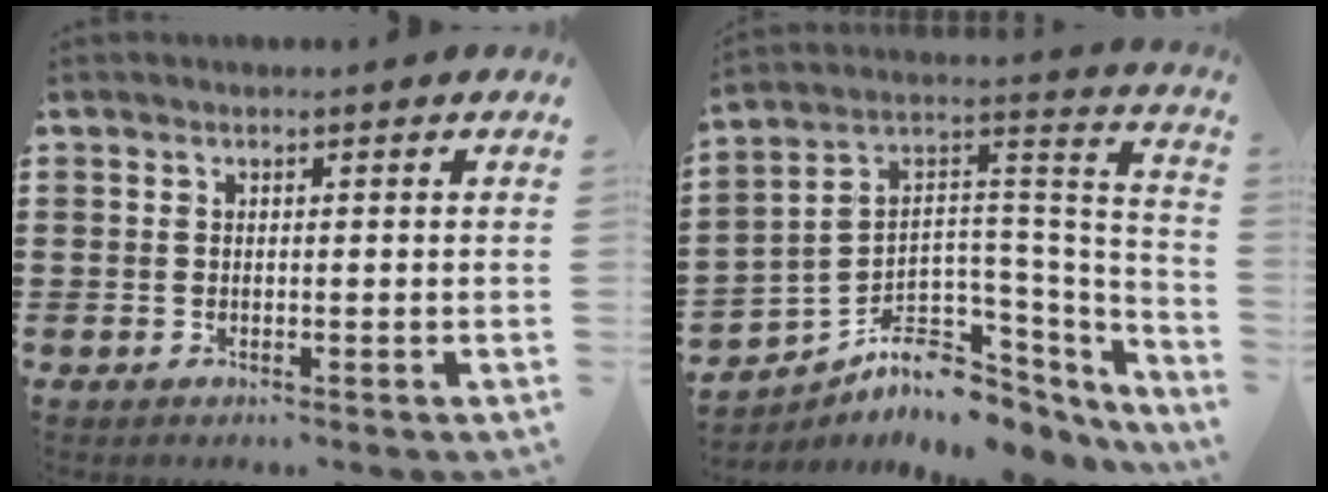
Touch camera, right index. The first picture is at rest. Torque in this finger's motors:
{"motor_torque": [-0.02, -0.05, -0.24, -0.21]}